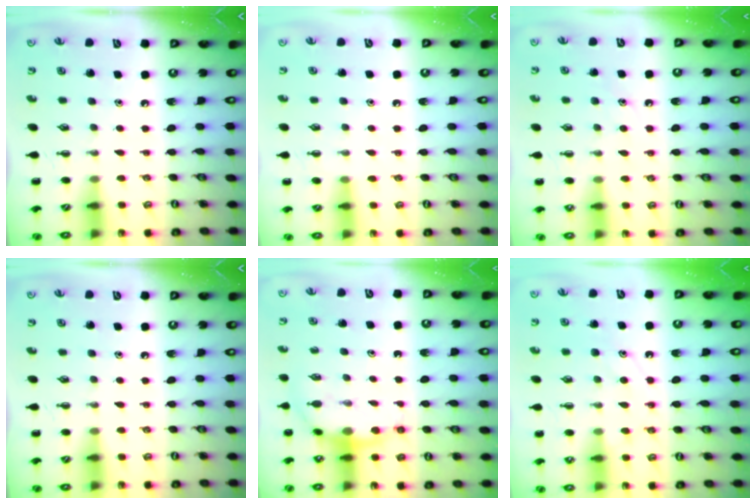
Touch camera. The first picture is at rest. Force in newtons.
{"total": 7.2, "press": 6.8, "slide": 2.3}
{"total": 8.0, "press": 7.9, "slide": 1.4}
{"total": 0.0}
{"total": 7.2, "press": 7.0, "slide": 1.6}
{"total": 10.6, "press": 10.5, "slide": 0.9}